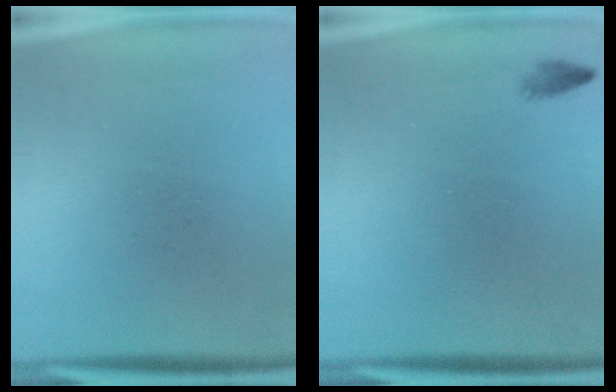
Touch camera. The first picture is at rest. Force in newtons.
{"total": 0.8}